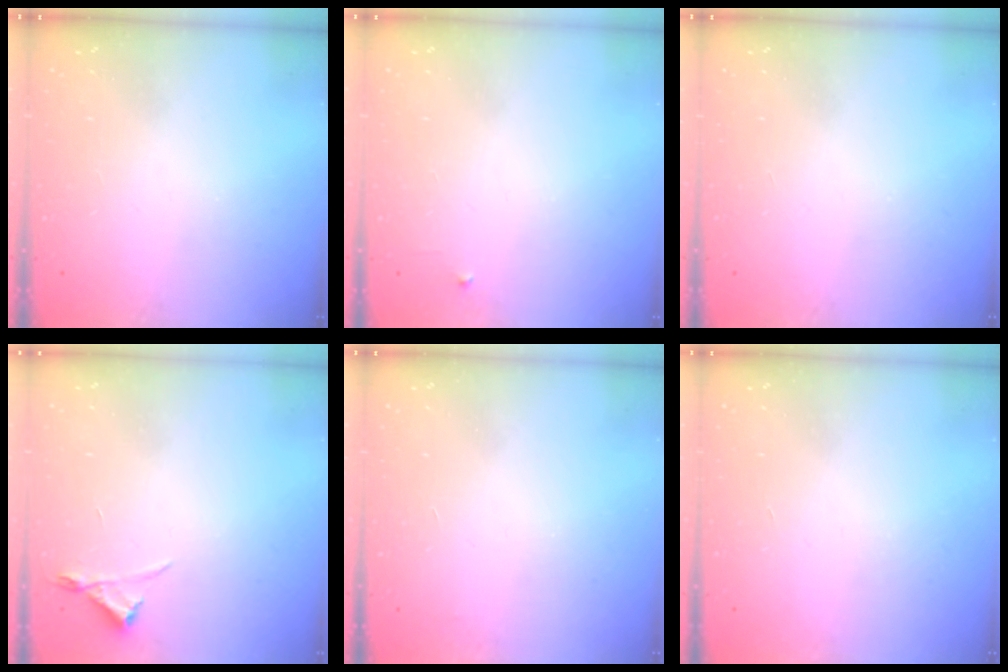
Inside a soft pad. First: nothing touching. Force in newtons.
{"total": 2.4, "press": 2.3, "slide": 0.4}
{"total": 0.0}
{"total": 3.0, "press": 2.9, "slide": 0.5}
{"total": 3.4, "press": 3.4, "slide": 0.1}
{"total": 1.7, "press": 1.7, "slide": 0.1}